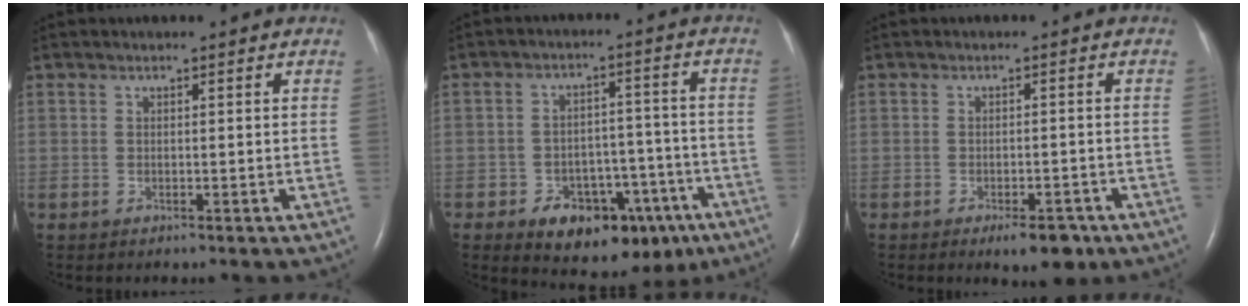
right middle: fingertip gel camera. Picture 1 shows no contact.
{"total": 12.9, "force": [-7.3, 7.2, 7.8], "torque": [-0.090, 0.025, -0.095]}
{"total": 4.4, "force": [-2.9, 1.6, 3.0], "torque": [-0.040, -0.001, -0.035]}